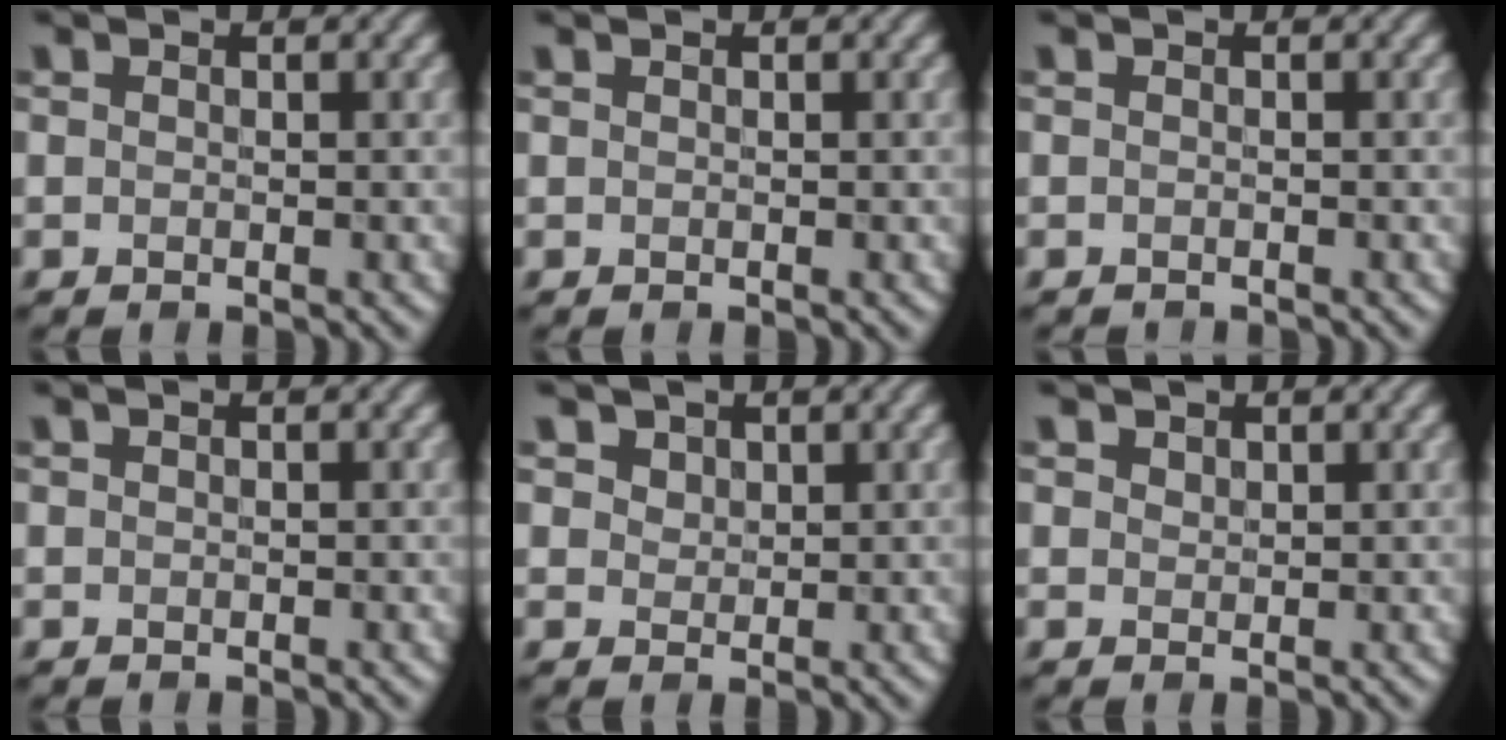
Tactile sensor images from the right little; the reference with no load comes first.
{"total": 0.0}
{"total": 0.5, "force": [-0.5, 0.0, 0.1], "torque": [0.002, -0.005, -0.013]}
{"total": 0.0}
{"total": 1.8, "force": [1.3, 1.1, 0.5], "torque": [-0.019, -0.006, 0.034]}
{"total": 1.0, "force": [0.9, 0.4, 0.2], "torque": [-0.006, 0.001, 0.024]}